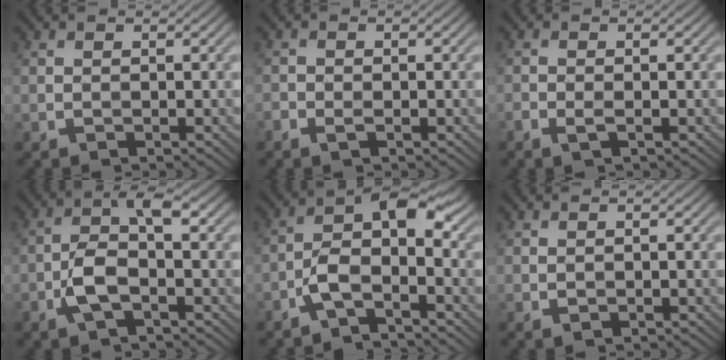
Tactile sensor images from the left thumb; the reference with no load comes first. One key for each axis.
{"total": 1.6, "fx": -0.9, "fy": 0.9, "fz": 1.1, "tx": -0.024, "ty": -0.003, "tz": -0.019}
{"total": 1.6, "fx": -0.8, "fy": 0.5, "fz": 1.3, "tx": -0.031, "ty": -0.003, "tz": -0.016}
{"total": 5.6, "fx": -1.5, "fy": 2.2, "fz": 5.0, "tx": -0.107, "ty": 0.010, "tz": -0.036}
{"total": 5.7, "fx": -2.4, "fy": 2.2, "fz": 4.7, "tx": -0.084, "ty": 0.014, "tz": -0.054}
{"total": 0.5, "fx": 0.0, "fy": 0.2, "fz": 0.5, "tx": -0.010, "ty": 0.000, "tz": 0.002}